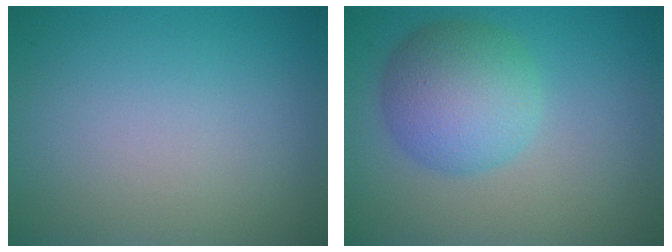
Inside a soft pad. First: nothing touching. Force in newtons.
{"total": 6.0, "press": 6.0, "slide": 0.1}